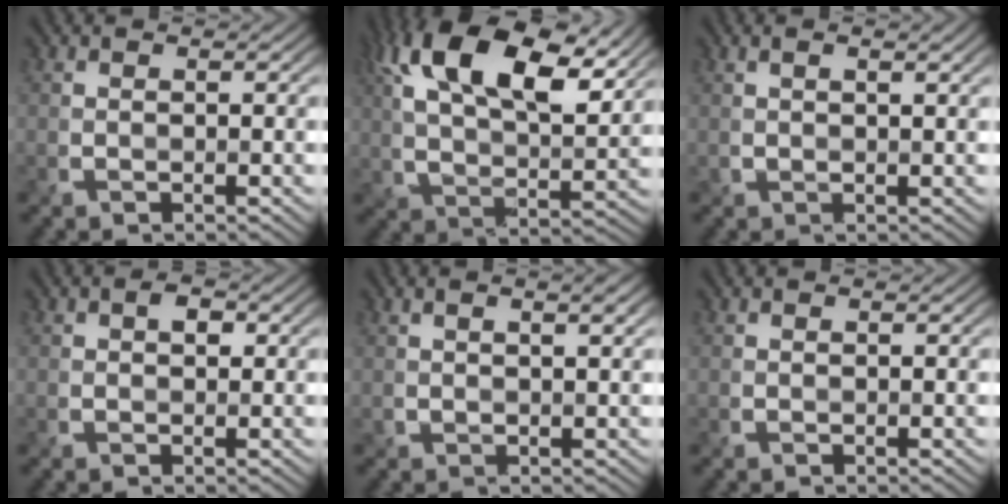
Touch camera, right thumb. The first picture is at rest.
{"total": 16.7, "force": [7.9, 7.4, 12.7], "torque": [-0.257, 0.020, 0.126]}
{"total": 2.0, "force": [0.9, 0.2, 1.8], "torque": [-0.035, 0.003, 0.020]}
{"total": 1.7, "force": [0.4, 1.1, 1.3], "torque": [-0.022, 0.004, 0.001]}
{"total": 2.6, "force": [1.2, 0.4, 2.3], "torque": [-0.042, 0.003, 0.021]}
{"total": 0.0}